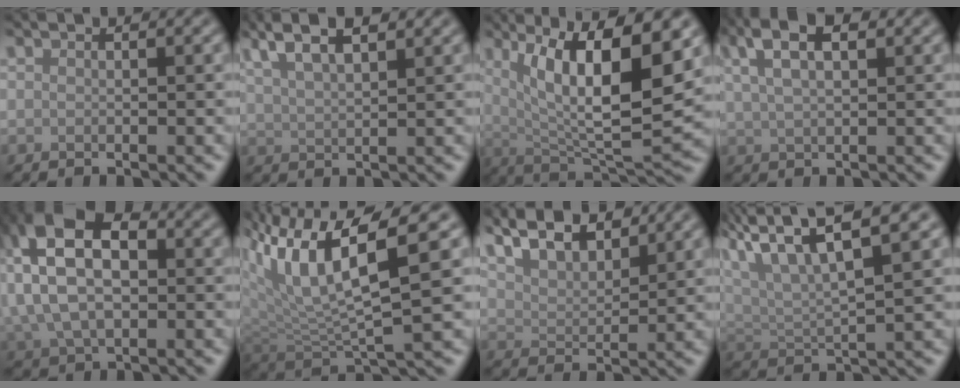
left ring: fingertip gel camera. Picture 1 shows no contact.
{"total": 6.5, "force": [4.4, 2.3, 4.3], "torque": [-0.079, 0.030, 0.059]}
{"total": 11.7, "force": [3.9, 3.3, 10.5], "torque": [-0.162, -0.007, 0.072]}
{"total": 5.5, "force": [2.9, 2.3, 4.0], "torque": [-0.075, 0.016, 0.049]}
{"total": 11.2, "force": [2.5, 6.9, 8.4], "torque": [-0.173, 0.021, 0.039]}
{"total": 8.9, "force": [3.7, 2.6, 7.6], "torque": [-0.150, 0.002, 0.071]}
{"total": 7.1, "force": [5.7, 2.5, 3.5], "torque": [-0.068, 0.018, 0.077]}
{"total": 6.8, "force": [4.0, 1.6, 5.3], "torque": [-0.096, 0.016, 0.069]}